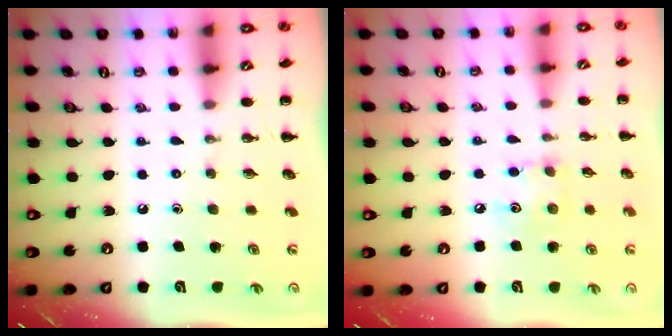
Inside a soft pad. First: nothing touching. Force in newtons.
{"total": 6.0, "press": 6.0, "slide": 0.9}